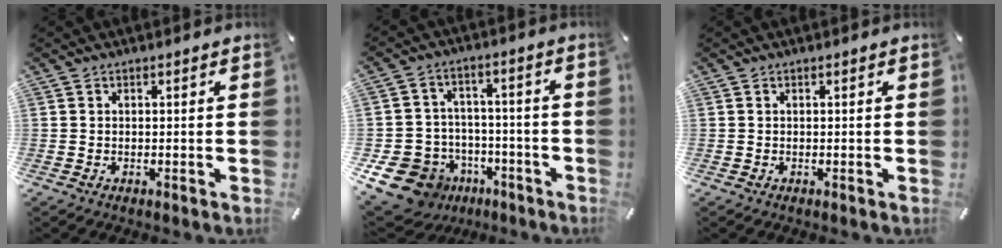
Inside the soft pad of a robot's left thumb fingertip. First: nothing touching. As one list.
[{"total": 13.8, "force": [-6.7, 10.9, 5.0], "torque": [-0.112, 0.046, -0.112]}, {"total": 0.0}]